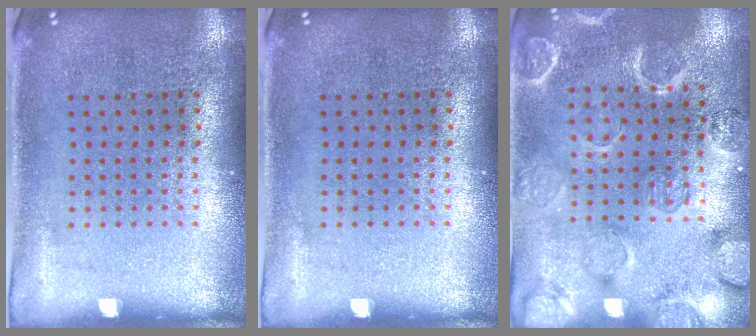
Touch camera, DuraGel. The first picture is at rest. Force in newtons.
{"total": 0.0}
{"total": 2.4, "press": 2.4, "slide": 0.4}